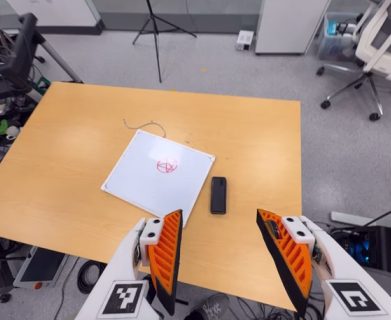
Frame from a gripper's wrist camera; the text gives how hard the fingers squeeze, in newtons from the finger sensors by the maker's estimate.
{"total": 0.0}